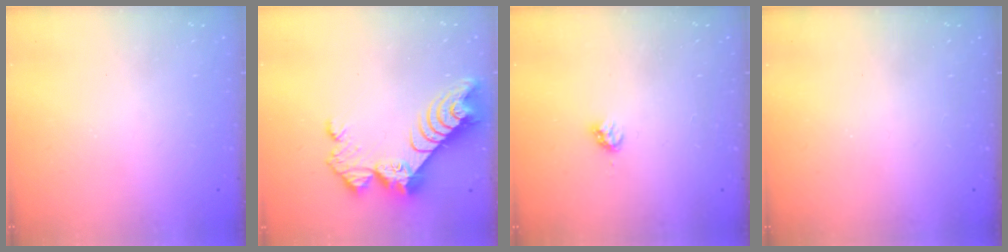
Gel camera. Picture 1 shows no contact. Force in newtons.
{"total": 12.7, "press": 12.7, "slide": 0.8}
{"total": 2.8, "press": 2.7, "slide": 0.3}
{"total": 0.0}